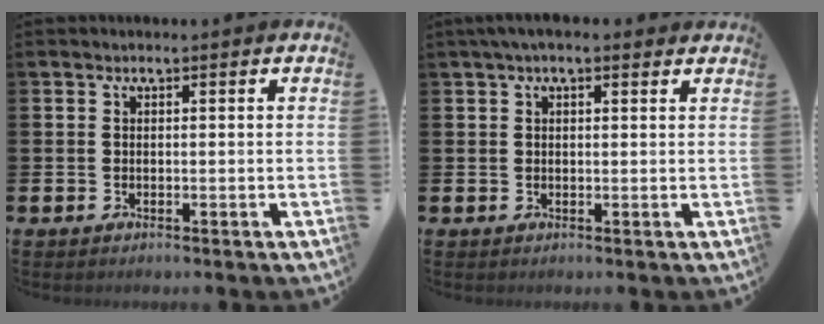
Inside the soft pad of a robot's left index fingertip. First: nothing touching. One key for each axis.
{"total": 2.2, "fx": 1.6, "fy": 0.6, "fz": 1.3, "tx": -0.025, "ty": 0.006, "tz": 0.027}